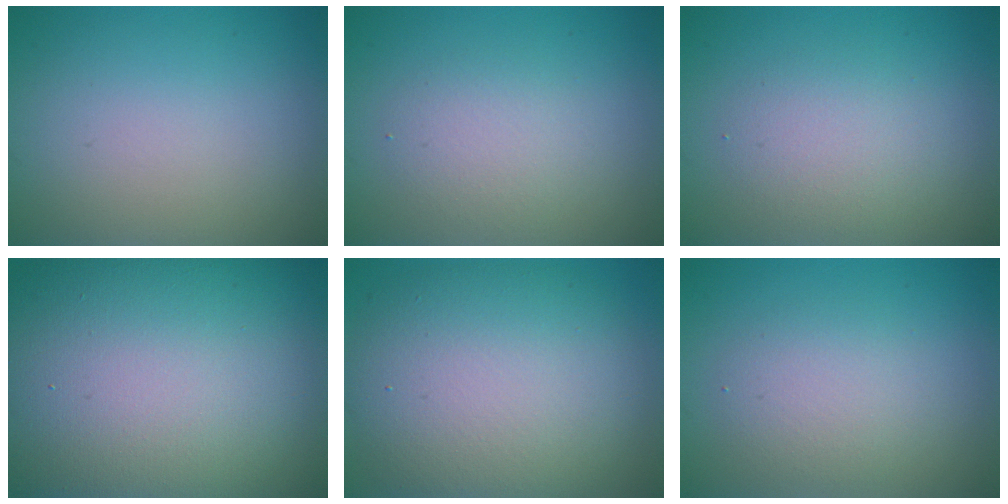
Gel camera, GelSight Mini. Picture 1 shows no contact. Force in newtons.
{"total": 2.5, "press": 2.5, "slide": 0.2}
{"total": 2.7, "press": 2.7, "slide": 0.2}
{"total": 22.5, "press": 22.4, "slide": 1.6}
{"total": 10.5, "press": 10.5, "slide": 0.9}
{"total": 2.6, "press": 2.6, "slide": 0.1}